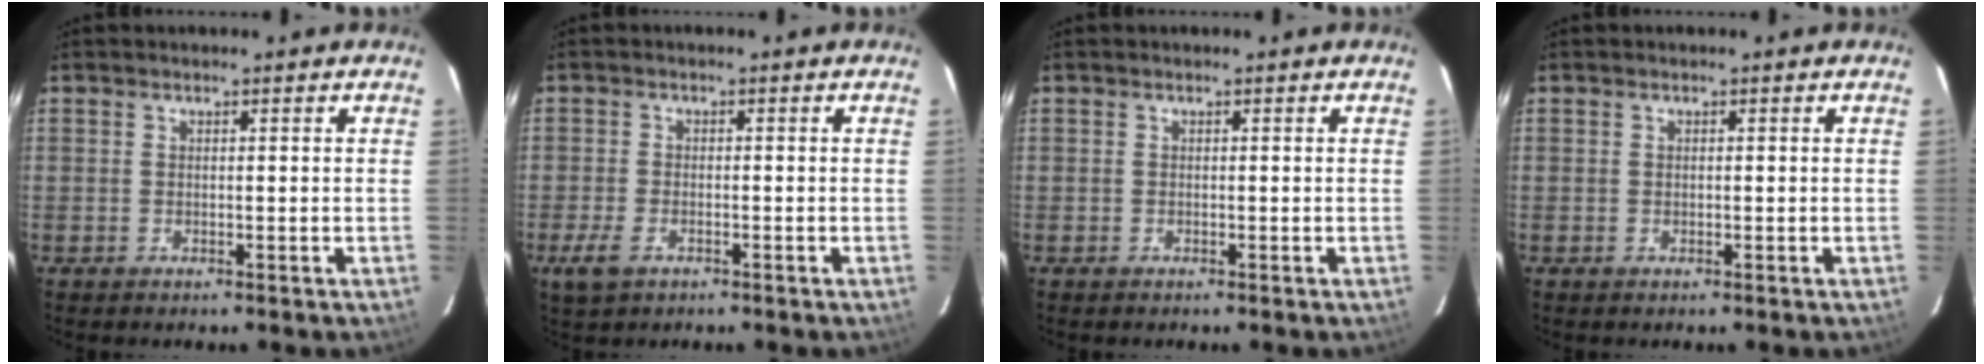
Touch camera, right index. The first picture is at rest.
{"total": 4.2, "force": [-2.4, 2.2, 2.7], "torque": [-0.068, -0.008, -0.045]}
{"total": 0.0}
{"total": 0.0}